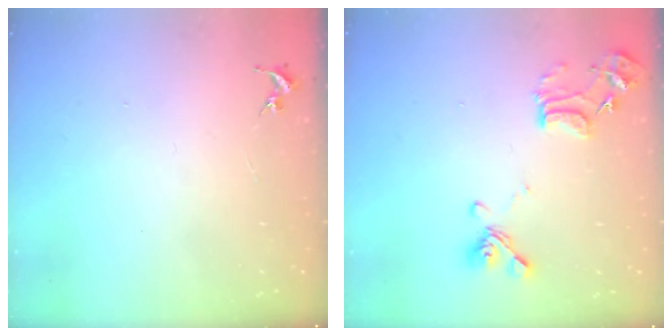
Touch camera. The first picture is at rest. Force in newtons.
{"total": 14.0, "press": 13.9, "slide": 1.5}